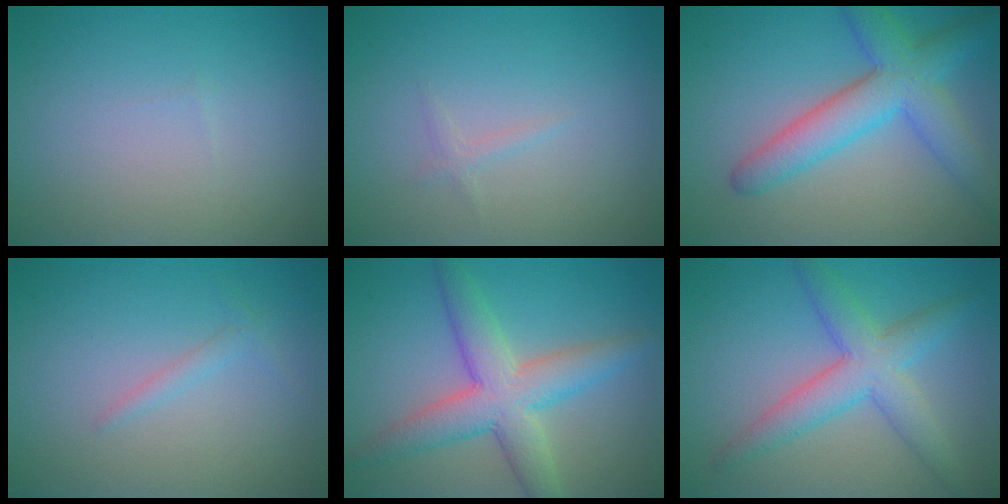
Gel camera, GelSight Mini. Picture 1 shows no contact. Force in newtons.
{"total": 0.7, "press": 0.7, "slide": 0.0}
{"total": 6.3, "press": 6.3, "slide": 0.2}
{"total": 0.9, "press": 0.9, "slide": 0.1}
{"total": 6.3, "press": 6.3, "slide": 0.3}
{"total": 5.0, "press": 5.0, "slide": 0.1}